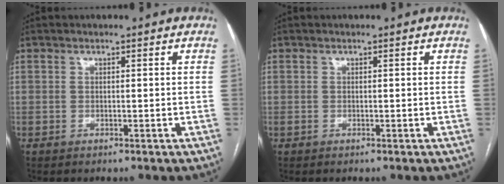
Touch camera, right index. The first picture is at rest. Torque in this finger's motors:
{"motor_torque": [0.00, 0.05, 0.01, -0.01]}